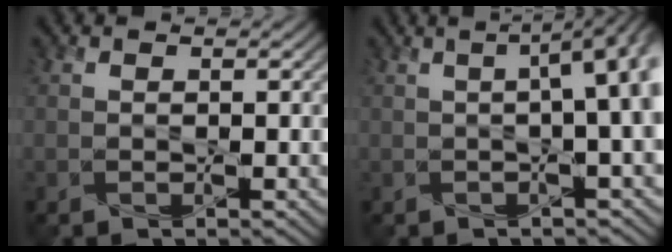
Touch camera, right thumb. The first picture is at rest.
{"total": 10.3, "force": [0.6, 3.2, 9.7], "torque": [-0.130, 0.019, -0.001]}